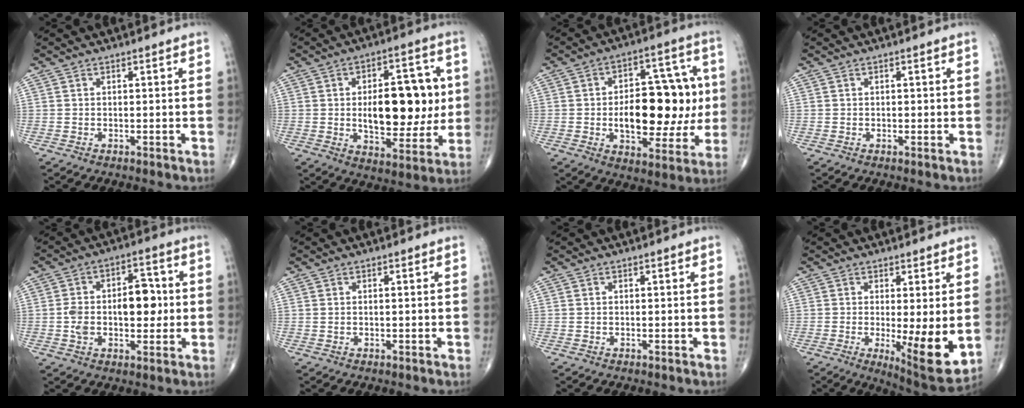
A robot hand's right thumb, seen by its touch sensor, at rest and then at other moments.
{"total": 18.2, "force": [1.1, 9.1, 15.6], "torque": [-0.186, 0.000, 0.022]}
{"total": 20.6, "force": [-0.4, 11.0, 17.5], "torque": [-0.210, 0.019, 0.003]}
{"total": 0.8, "force": [0.0, 0.5, 0.6], "torque": [-0.003, 0.000, -0.001]}
{"total": 11.7, "force": [-0.1, 6.8, 9.5], "torque": [-0.131, 0.022, -0.002]}
{"total": 0.6, "force": [0.2, 0.2, 0.6], "torque": [-0.019, 0.004, 0.006]}
{"total": 0.0}
{"total": 10.8, "force": [-1.2, 2.7, 10.4], "torque": [-0.151, -0.032, -0.013]}